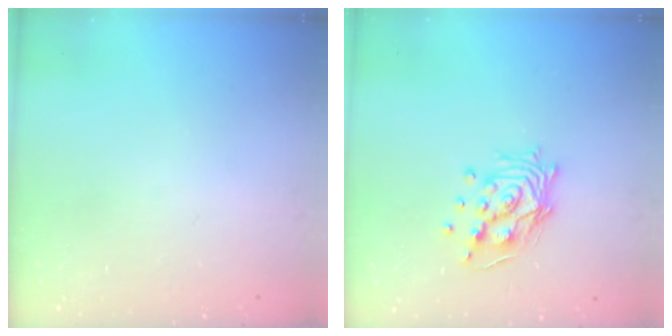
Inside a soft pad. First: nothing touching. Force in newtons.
{"total": 12.8, "press": 12.8, "slide": 1.3}